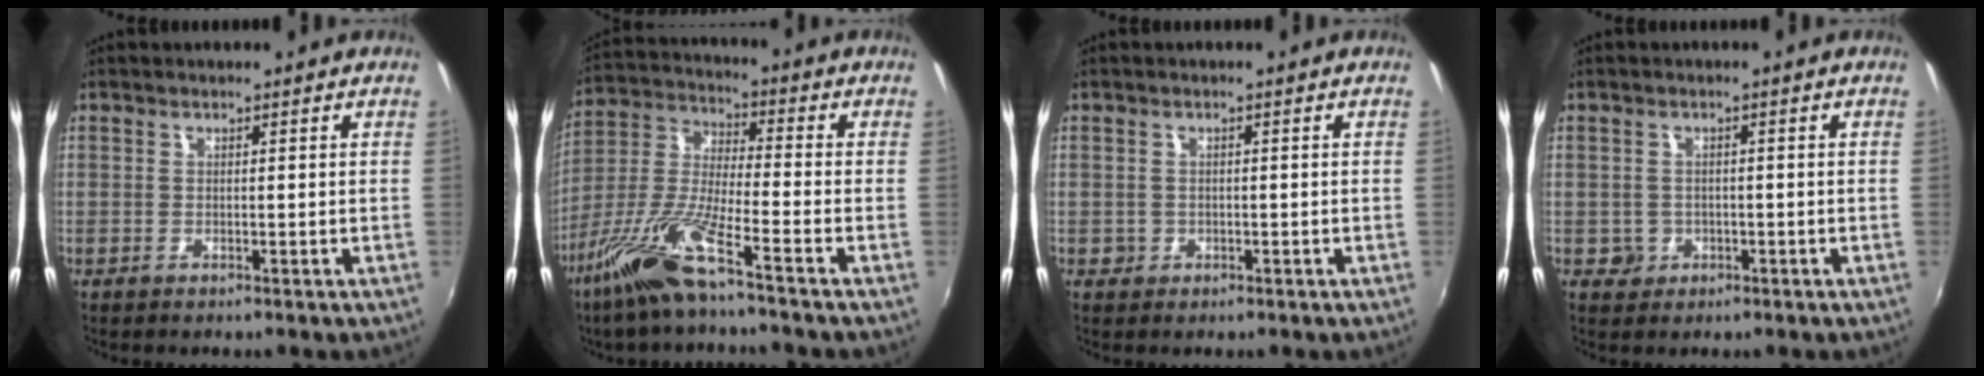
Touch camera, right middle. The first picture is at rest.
{"total": 12.0, "force": [-8.0, 0.6, 8.9], "torque": [-0.194, -0.007, -0.162]}
{"total": 1.5, "force": [-0.4, 1.4, 0.2], "torque": [-0.005, -0.002, -0.005]}
{"total": 2.5, "force": [-0.7, 2.4, 0.3], "torque": [-0.009, 0.001, -0.007]}